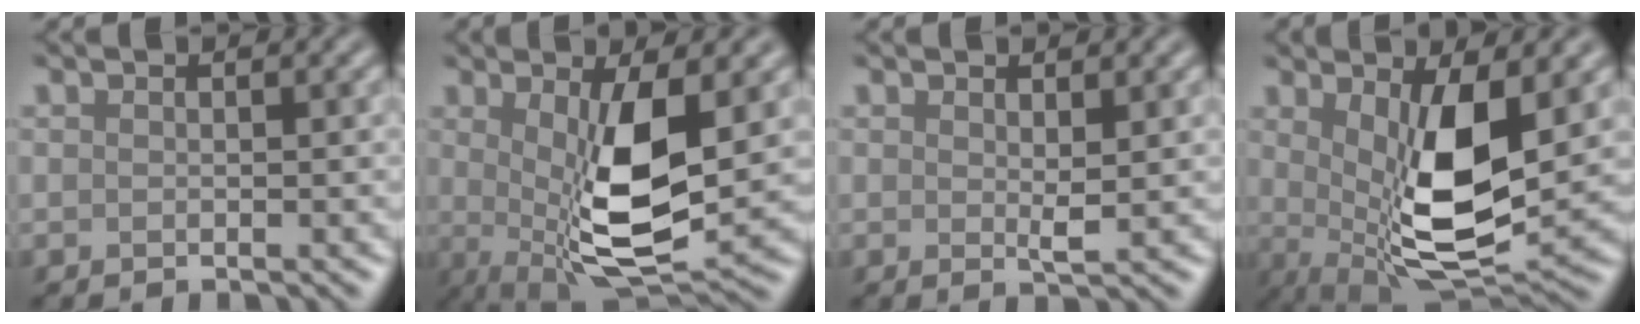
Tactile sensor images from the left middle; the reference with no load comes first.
{"total": 9.0, "force": [0.3, 2.8, 8.5], "torque": [-0.153, -0.018, 0.010]}
{"total": 1.3, "force": [0.6, 0.2, 1.2], "torque": [-0.025, -0.006, 0.010]}
{"total": 9.4, "force": [1.1, 3.3, 8.7], "torque": [-0.160, -0.024, 0.026]}